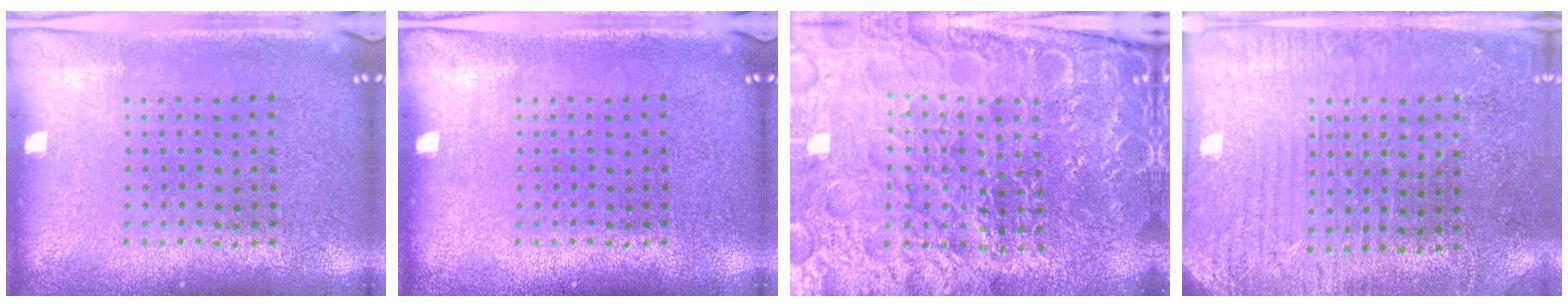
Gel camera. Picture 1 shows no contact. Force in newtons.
{"total": 0.0}
{"total": 5.5, "press": 5.1, "slide": 2.0}
{"total": 2.9, "press": 2.7, "slide": 0.9}